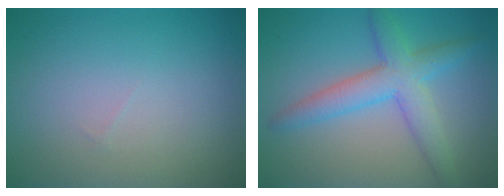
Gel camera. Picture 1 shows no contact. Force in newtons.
{"total": 4.8, "press": 4.8, "slide": 0.1}